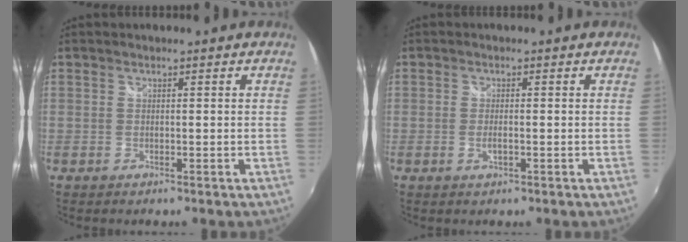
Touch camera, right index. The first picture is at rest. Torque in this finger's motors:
{"motor_torque": [-0.05, 0.06, 0.03, 0.00]}